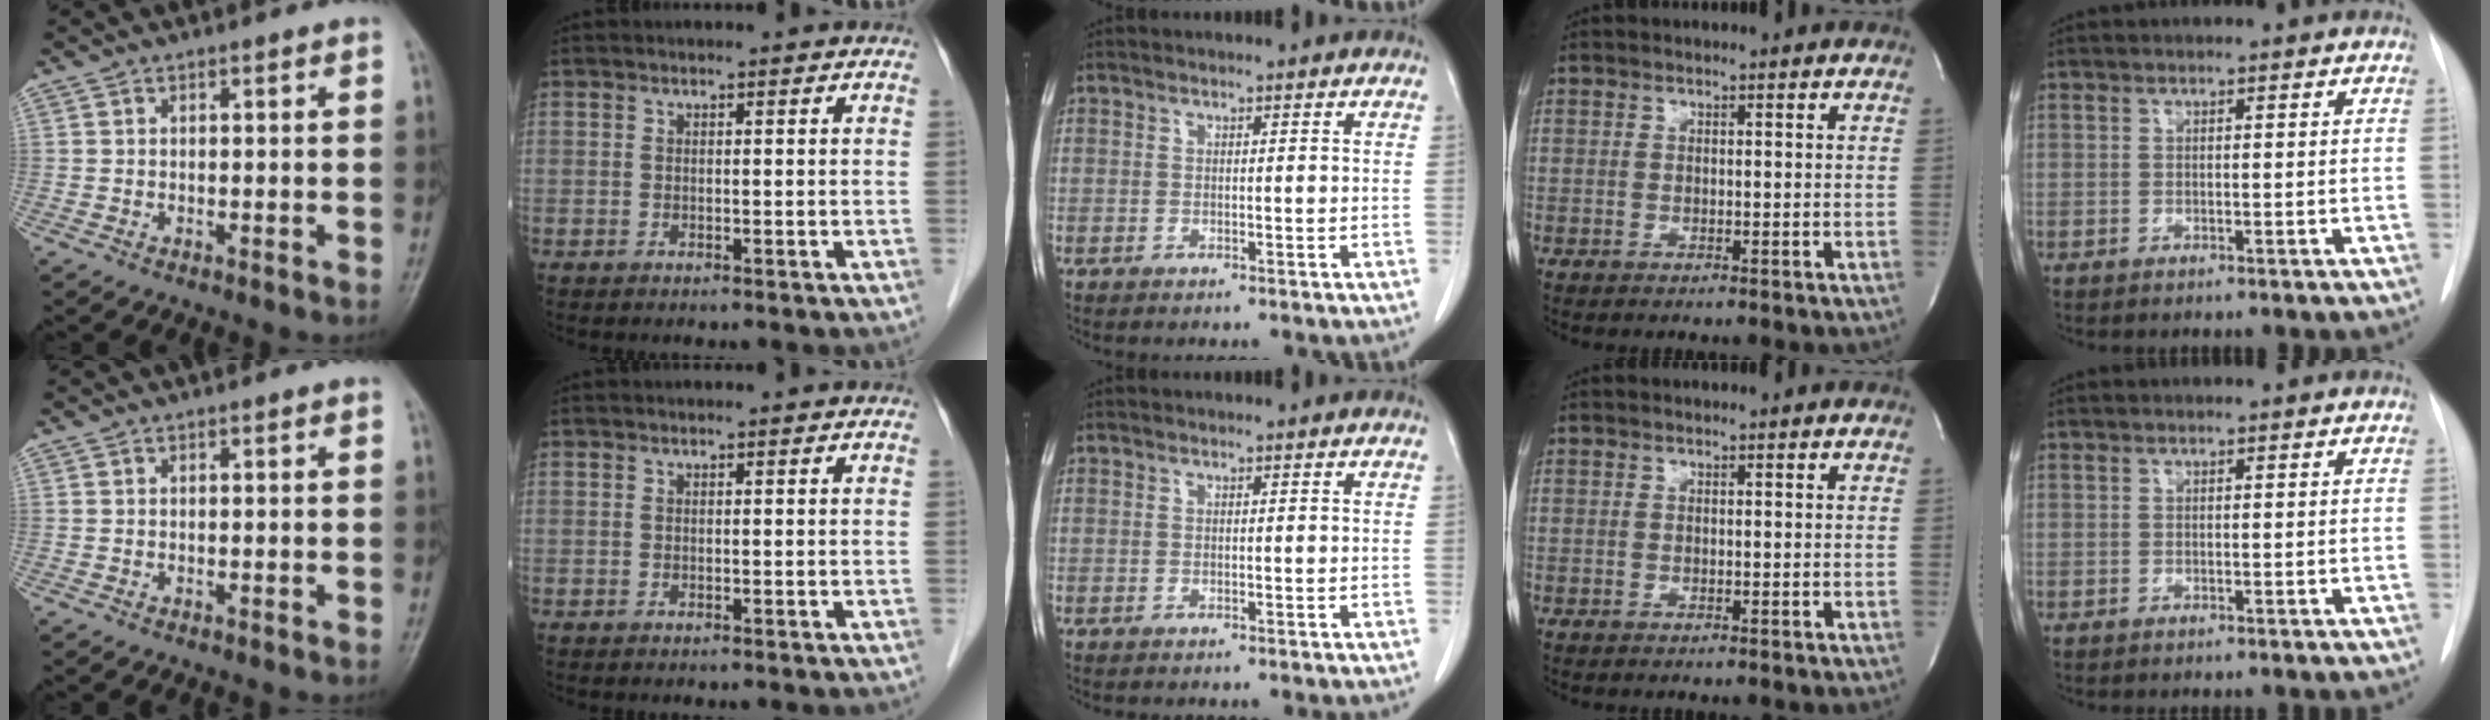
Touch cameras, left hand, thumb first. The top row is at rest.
{}